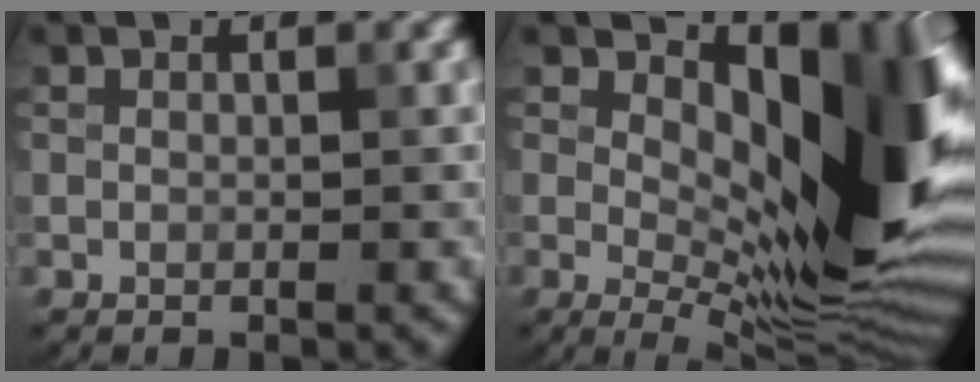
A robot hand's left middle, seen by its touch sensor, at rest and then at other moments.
{"total": 14.5, "force": [2.9, 6.5, 12.6], "torque": [-0.148, -0.007, 0.048]}